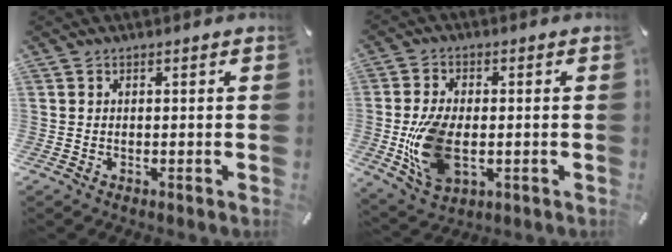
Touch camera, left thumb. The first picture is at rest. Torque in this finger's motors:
{"motor_torque": [2.19, 2.30, 1.05, 0.00, 0.48]}